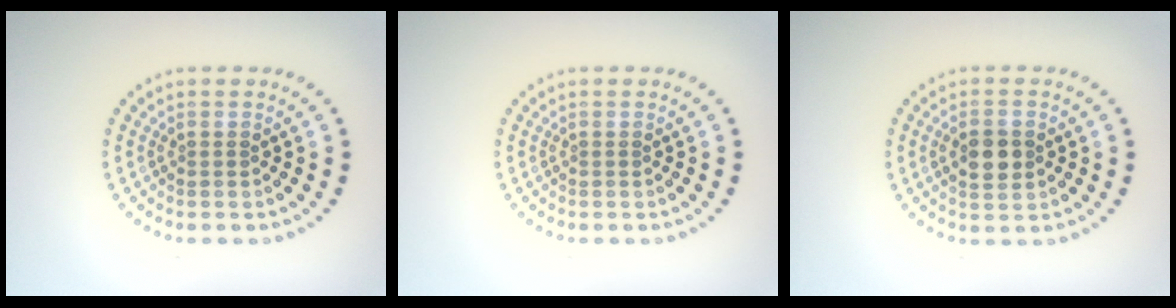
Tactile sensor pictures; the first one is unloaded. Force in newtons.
{"total": 0.0}
{"total": 3.1, "press": 3.1, "slide": 0.2}